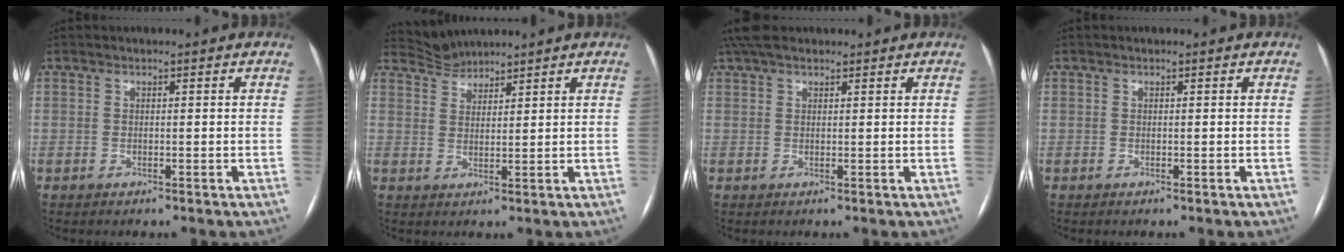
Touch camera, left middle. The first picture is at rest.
{"total": 2.5, "force": [2.4, 0.0, -0.8], "torque": [0.008, 0.005, 0.053]}
{"total": 4.8, "force": [3.9, 1.7, 2.1], "torque": [-0.039, 0.037, 0.072]}
{"total": 0.0}